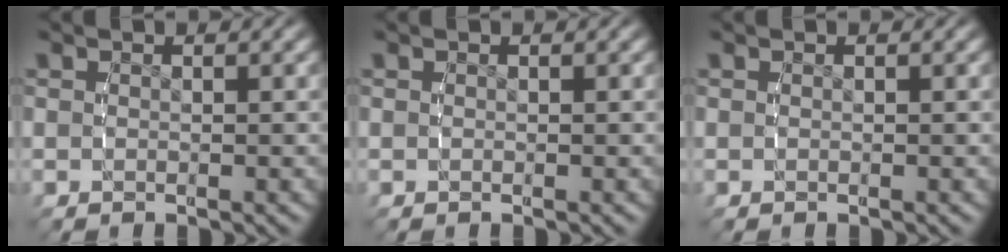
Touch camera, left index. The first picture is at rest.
{"total": 0.0}
{"total": 0.0}